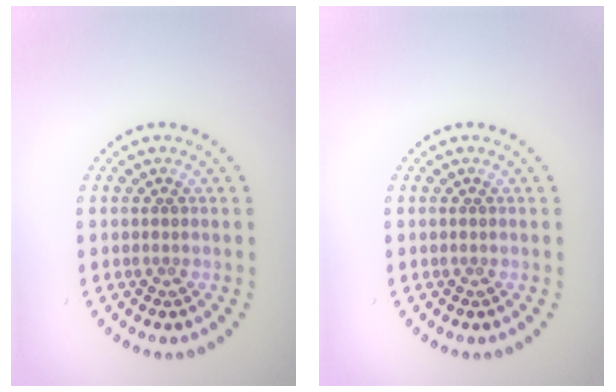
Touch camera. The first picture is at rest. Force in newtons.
{"total": 0.0}